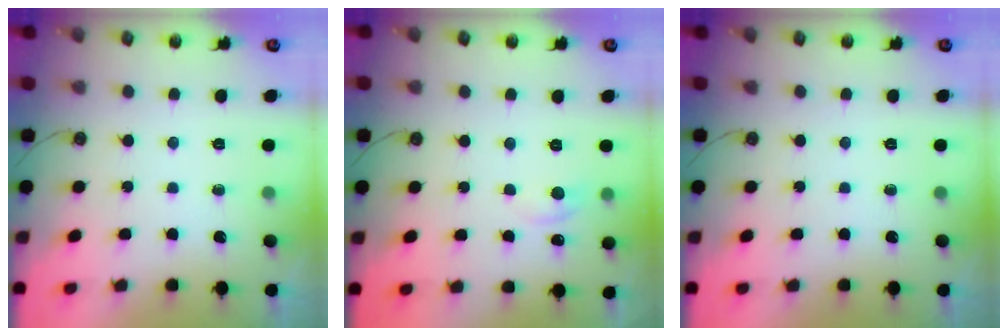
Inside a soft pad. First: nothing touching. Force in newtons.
{"total": 1.0, "press": 0.7, "slide": 0.8}
{"total": 0.0}